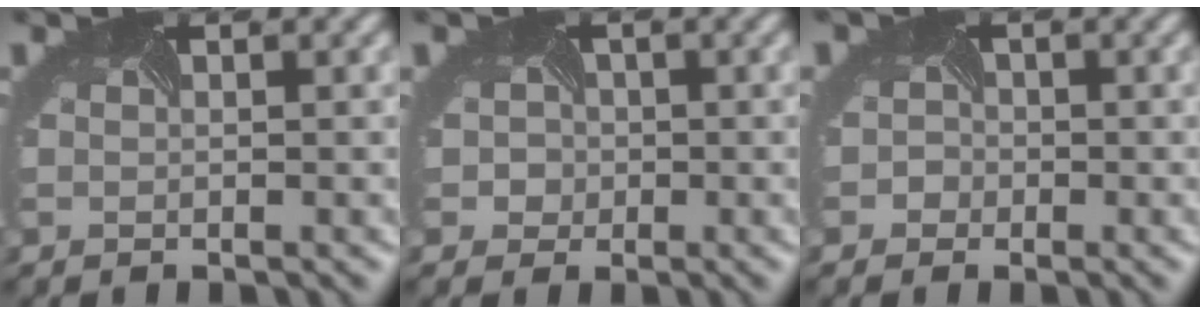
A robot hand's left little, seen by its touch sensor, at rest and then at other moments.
{"total": 2.9, "force": [0.1, 2.9, 0.3], "torque": [0.000, 0.016, -0.018]}
{"total": 2.0, "force": [-0.5, 1.9, 0.0], "torque": [0.007, 0.006, -0.024]}